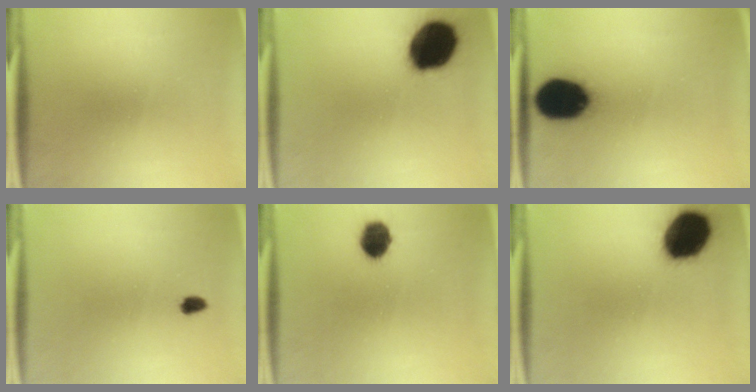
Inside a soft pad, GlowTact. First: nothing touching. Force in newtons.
{"total": 18.3}
{"total": 16.5}
{"total": 1.4}
{"total": 6.5}
{"total": 15.8}